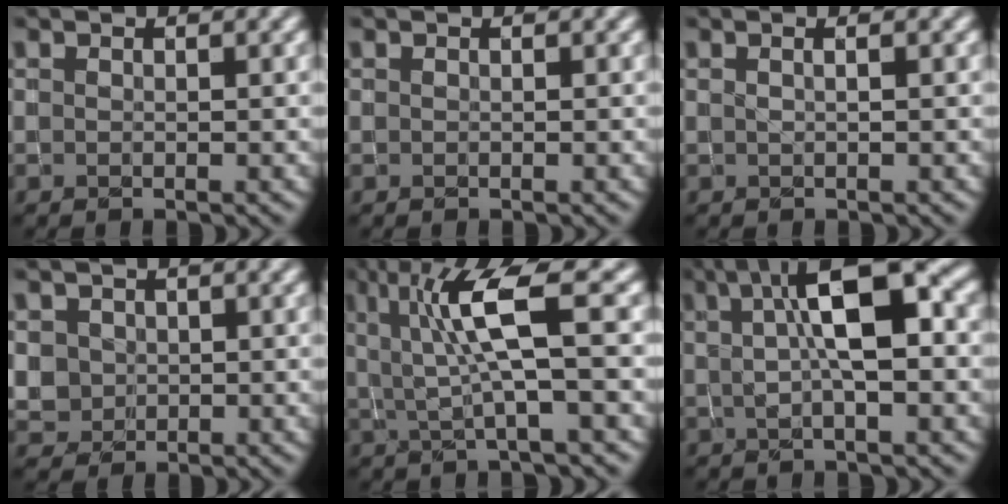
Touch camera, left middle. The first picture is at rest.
{"total": 0.0}
{"total": 1.1, "force": [0.3, 0.5, 0.9], "torque": [-0.003, -0.007, -0.006]}
{"total": 2.2, "force": [0.1, 2.2, 0.5], "torque": [-0.018, -0.005, 0.015]}
{"total": 6.1, "force": [1.2, 0.8, 5.9], "torque": [-0.119, 0.000, 0.023]}
{"total": 8.0, "force": [1.4, 2.5, 7.5], "torque": [-0.113, 0.017, 0.015]}